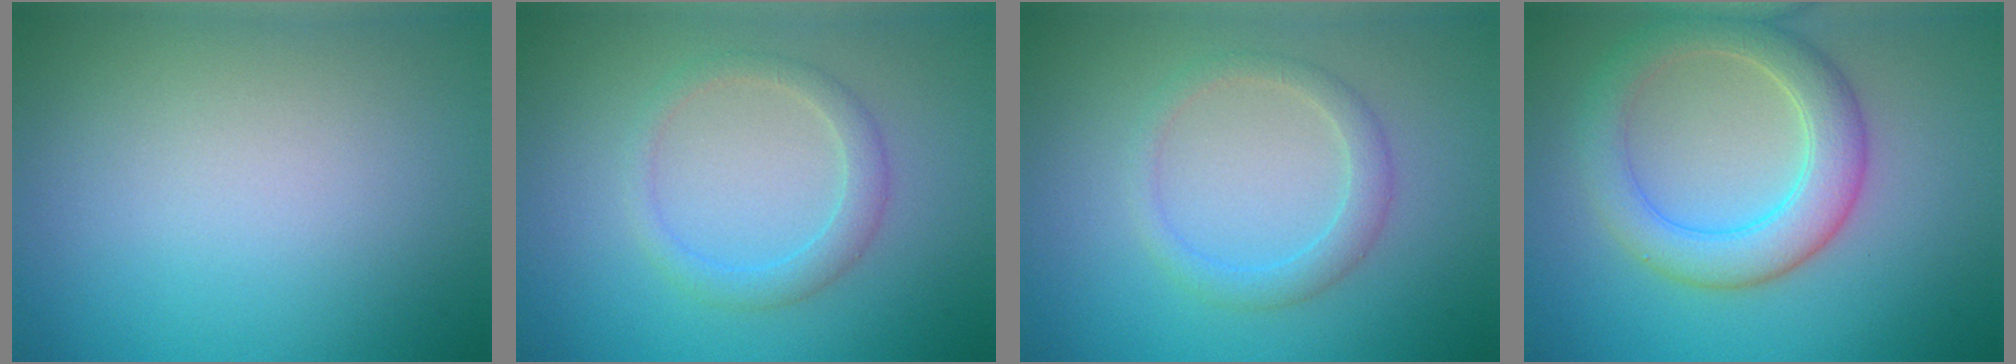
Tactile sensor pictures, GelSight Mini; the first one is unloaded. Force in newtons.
{"total": 2.2, "press": 2.2, "slide": 0.0}
{"total": 2.2, "press": 2.2, "slide": 0.0}
{"total": 5.2, "press": 5.2, "slide": 0.2}